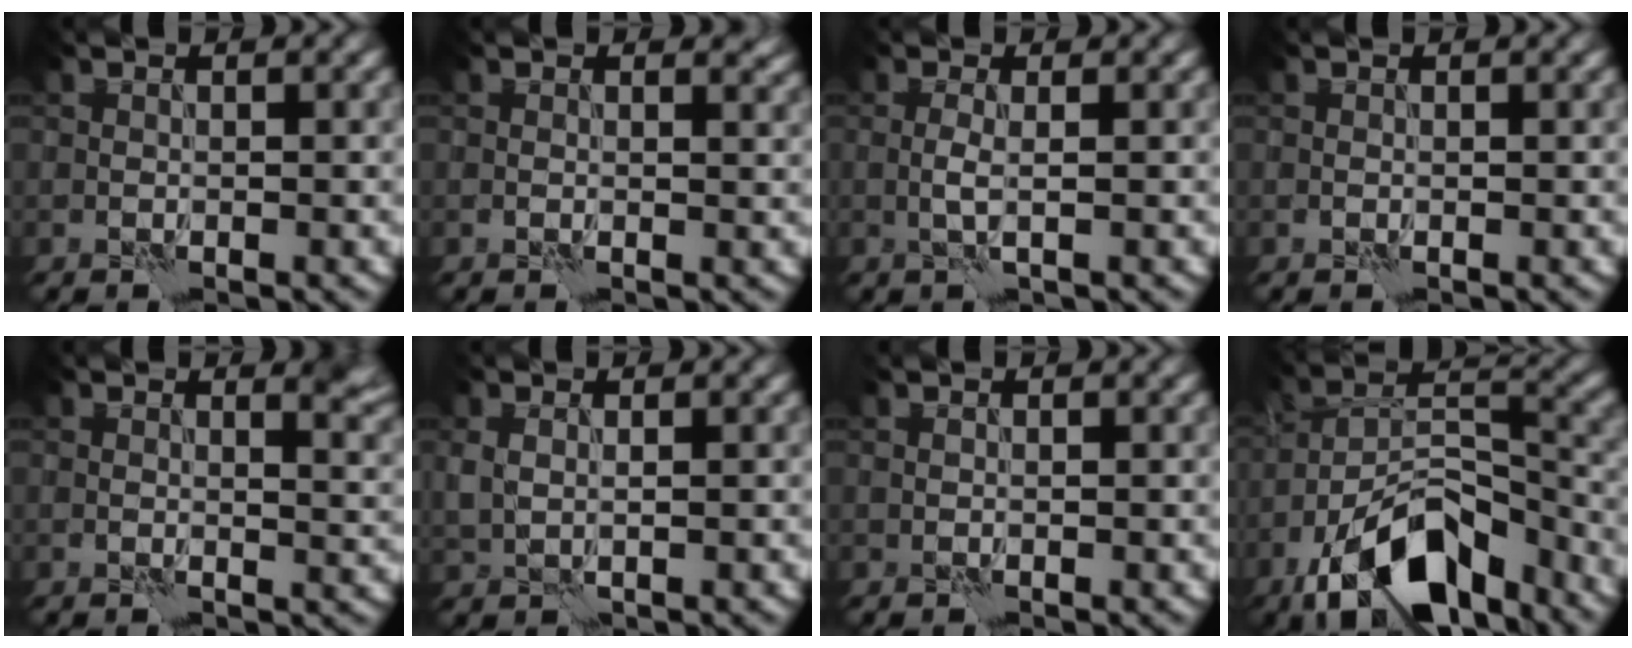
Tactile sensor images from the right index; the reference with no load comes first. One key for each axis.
{"total": 1.6, "fx": 0.4, "fy": 1.0, "fz": 1.2, "tx": -0.013, "ty": -0.006, "tz": 0.005}
{"total": 1.2, "fx": 0.0, "fy": 0.0, "fz": 1.2, "tx": -0.027, "ty": 0.001, "tz": -0.003}
{"total": 0.7, "fx": -0.3, "fy": 0.3, "fz": 0.5, "tx": -0.012, "ty": 0.000, "tz": -0.008}
{"total": 3.3, "fx": 1.4, "fy": 1.3, "fz": 2.7, "tx": -0.035, "ty": -0.007, "tz": 0.019}
{"total": 1.4, "fx": 0.3, "fy": 0.9, "fz": 1.0, "tx": -0.026, "ty": -0.001, "tz": 0.009}
{"total": 0.0}
{"total": 13.1, "fx": -8.8, "fy": 5.2, "fz": 8.2, "tx": -0.141, "ty": 0.010, "tz": -0.159}